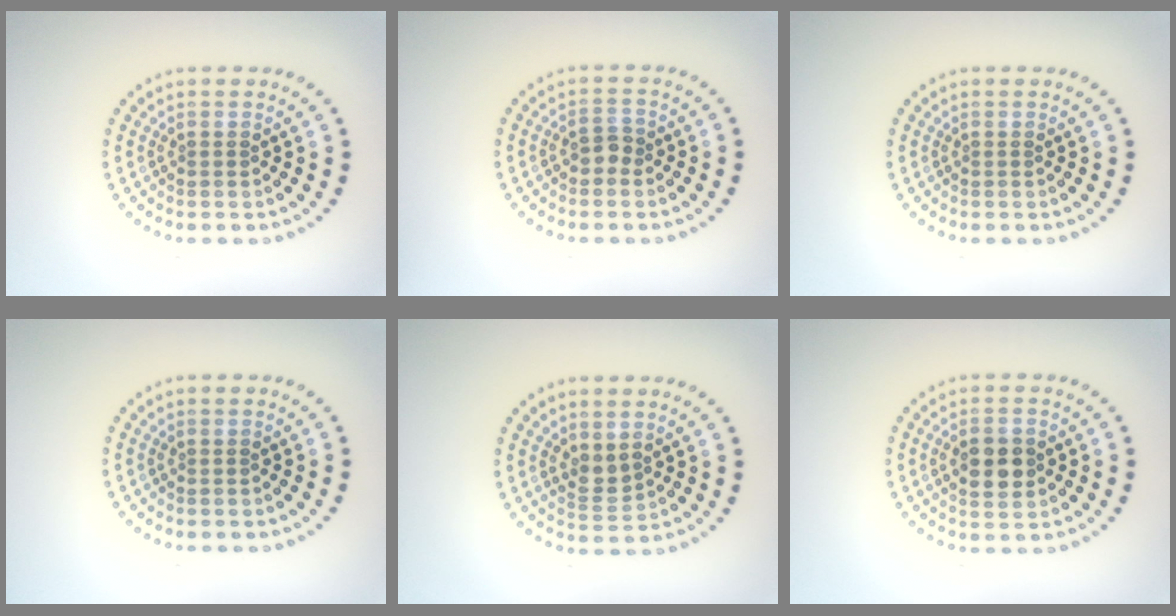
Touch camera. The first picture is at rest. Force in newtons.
{"total": 1.5, "press": 1.4, "slide": 0.6}
{"total": 0.0}
{"total": 0.0}
{"total": 1.7, "press": 1.5, "slide": 0.7}
{"total": 3.6, "press": 3.6, "slide": 0.2}